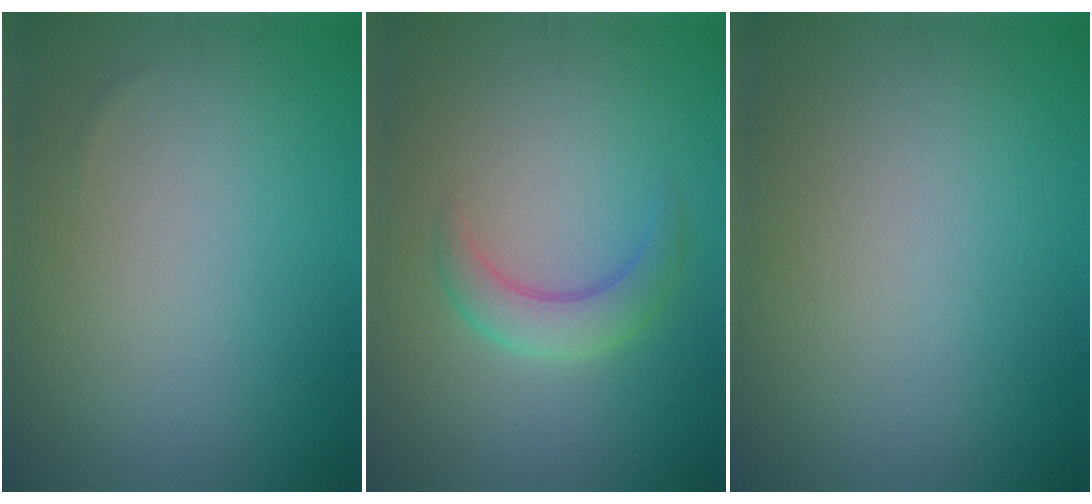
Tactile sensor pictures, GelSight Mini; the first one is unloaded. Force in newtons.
{"total": 2.7, "press": 2.7, "slide": 0.2}
{"total": 0.0}